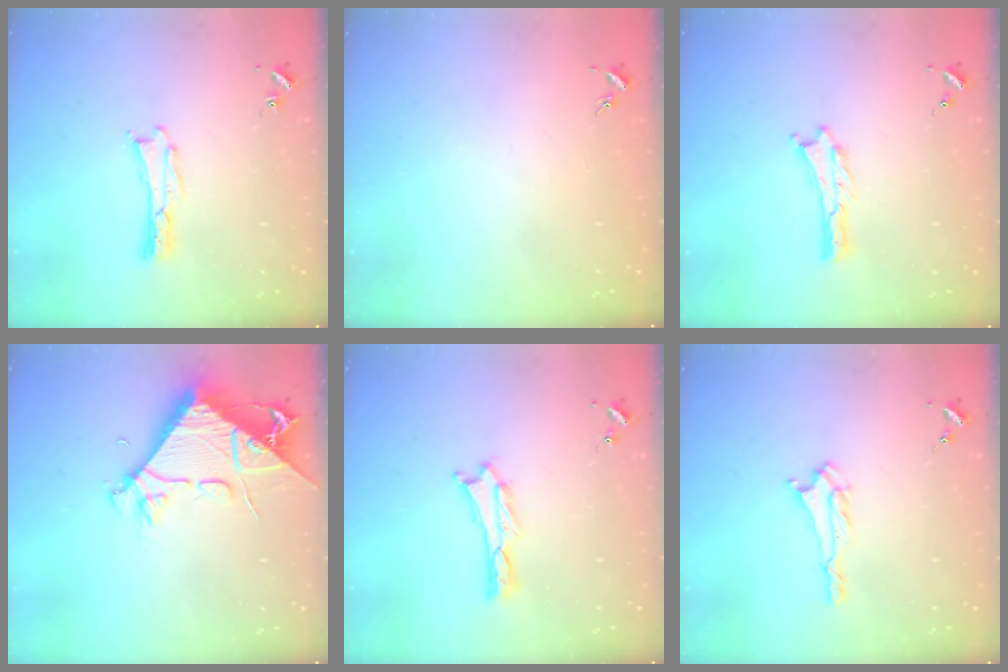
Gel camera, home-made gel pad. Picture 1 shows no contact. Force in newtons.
{"total": 0.0}
{"total": 0.0}
{"total": 10.1, "press": 10.0, "slide": 1.2}
{"total": 0.5, "press": 0.5, "slide": 0.2}
{"total": 1.9, "press": 1.9, "slide": 0.4}